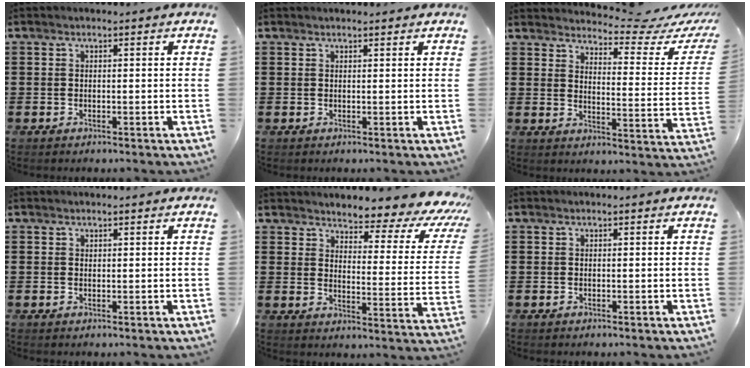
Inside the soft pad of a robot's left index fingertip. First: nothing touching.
{"total": 0.7, "force": [0.7, 0.0, 0.2], "torque": [-0.006, -0.001, 0.013]}
{"total": 5.7, "force": [5.2, 0.4, 2.2], "torque": [-0.038, -0.046, 0.080]}
{"total": 0.6, "force": [0.5, 0.3, 0.1], "torque": [-0.004, 0.001, 0.010]}
{"total": 4.5, "force": [3.9, 0.8, 2.1], "torque": [-0.041, -0.040, 0.056]}
{"total": 0.0}